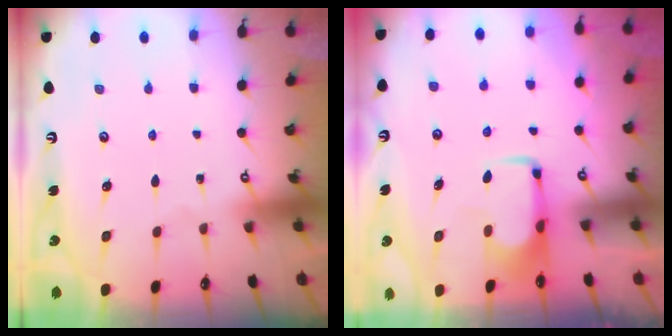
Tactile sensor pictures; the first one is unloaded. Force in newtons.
{"total": 2.0, "press": 2.0, "slide": 0.4}